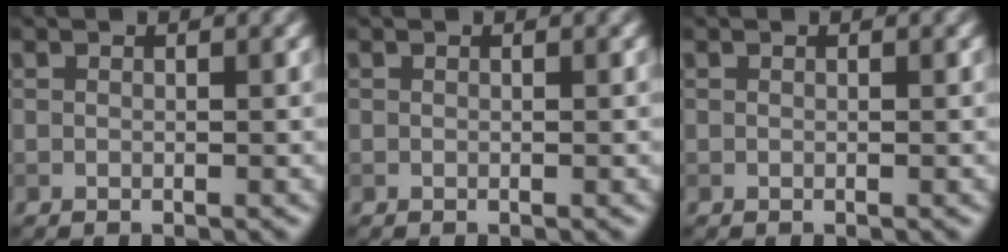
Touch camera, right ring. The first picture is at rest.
{"total": 0.0}
{"total": 0.0}